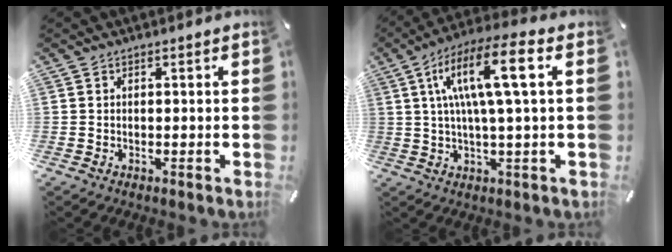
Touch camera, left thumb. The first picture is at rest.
{"total": 12.9, "force": [3.3, 2.4, 12.3], "torque": [-0.236, 0.007, 0.054]}